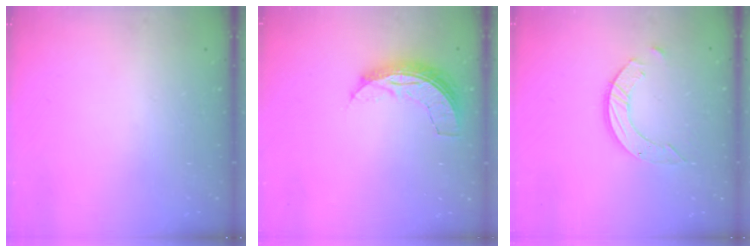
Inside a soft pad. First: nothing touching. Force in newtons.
{"total": 6.9, "press": 6.9, "slide": 0.5}
{"total": 7.9, "press": 7.8, "slide": 0.7}